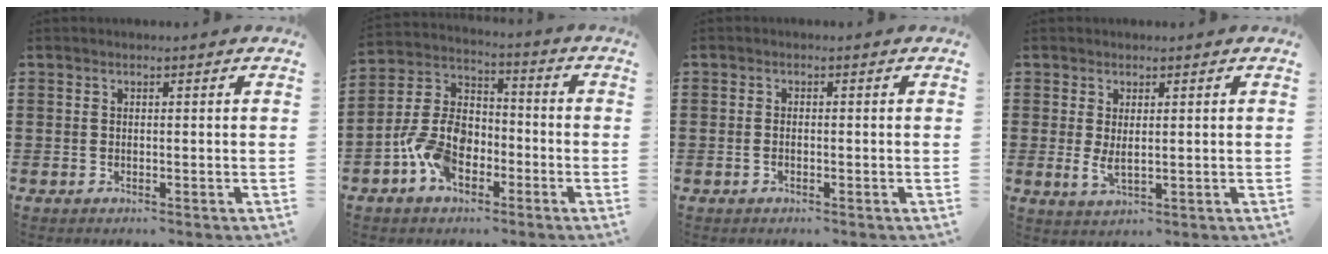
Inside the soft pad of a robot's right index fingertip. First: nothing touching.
{"total": 9.8, "force": [-4.0, 6.2, 6.4], "torque": [-0.166, 0.004, -0.081]}
{"total": 0.8, "force": [-0.4, 0.2, 0.7], "torque": [-0.016, -0.006, -0.005]}
{"total": 2.6, "force": [0.9, 1.0, 2.2], "torque": [-0.052, 0.000, 0.014]}